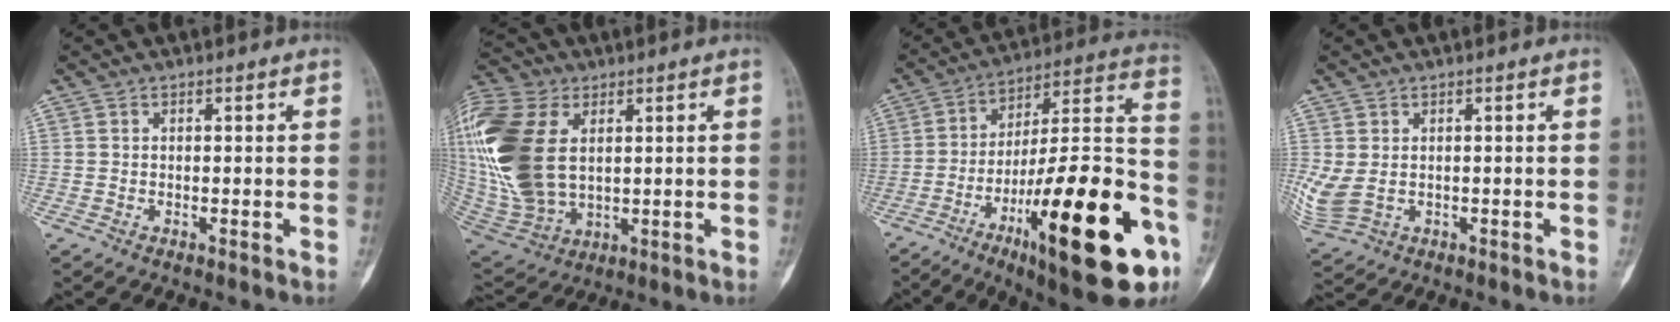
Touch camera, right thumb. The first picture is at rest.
{"total": 25.0, "force": [5.0, 15.7, 18.8], "torque": [-0.448, -0.009, 0.104]}
{"total": 31.0, "force": [-12.8, 8.3, 26.9], "torque": [-0.365, 0.062, -0.190]}
{"total": 5.3, "force": [0.0, 3.7, 3.9], "torque": [-0.100, -0.002, 0.011]}